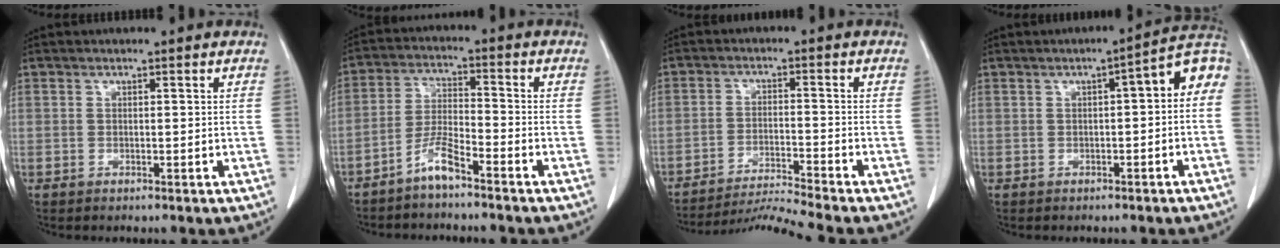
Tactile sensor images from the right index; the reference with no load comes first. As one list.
[{"total": 5.2, "force": [-4.0, 0.5, 3.2], "torque": [-0.071, 0.000, -0.081]}, {"total": 7.4, "force": [-6.6, -3.3, 0.4], "torque": [-0.012, -0.010, -0.120]}, {"total": 6.5, "force": [0.3, 1.7, 6.2], "torque": [-0.079, 0.033, -0.002]}]